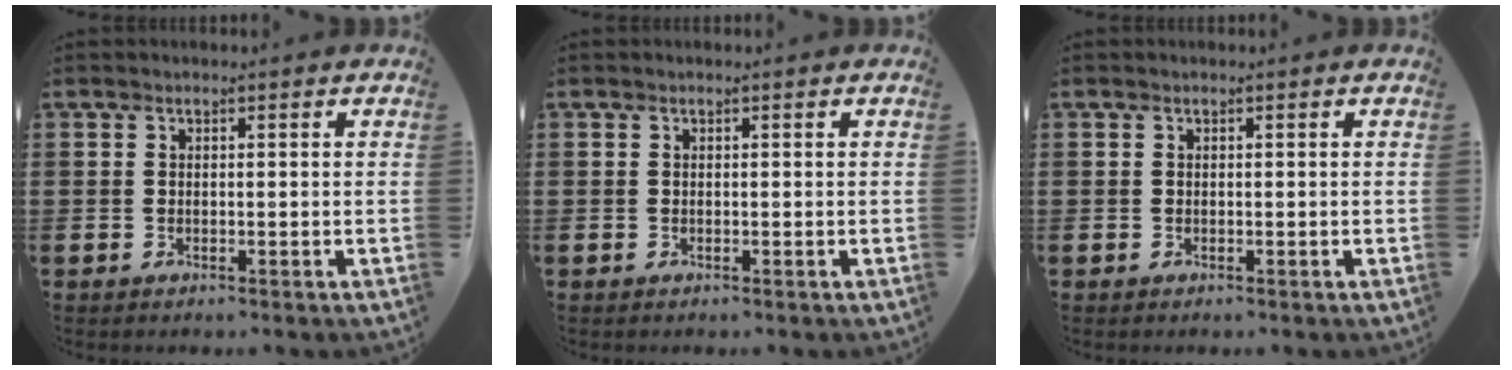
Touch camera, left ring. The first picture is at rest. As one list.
[{"total": 0.0}, {"total": 0.0}]